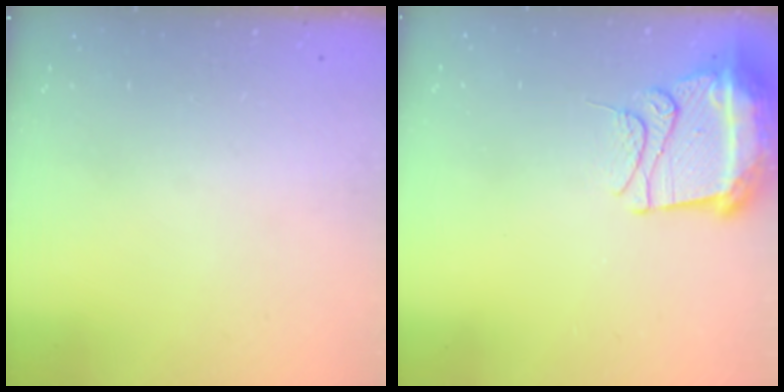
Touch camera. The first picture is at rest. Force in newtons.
{"total": 13.1, "press": 13.1, "slide": 1.4}